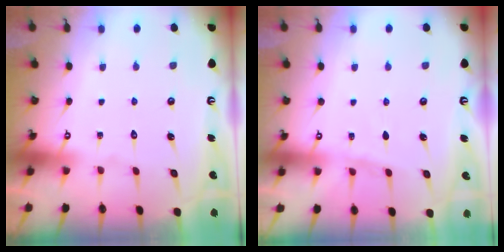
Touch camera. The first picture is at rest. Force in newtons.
{"total": 4.7, "press": 4.7, "slide": 0.6}